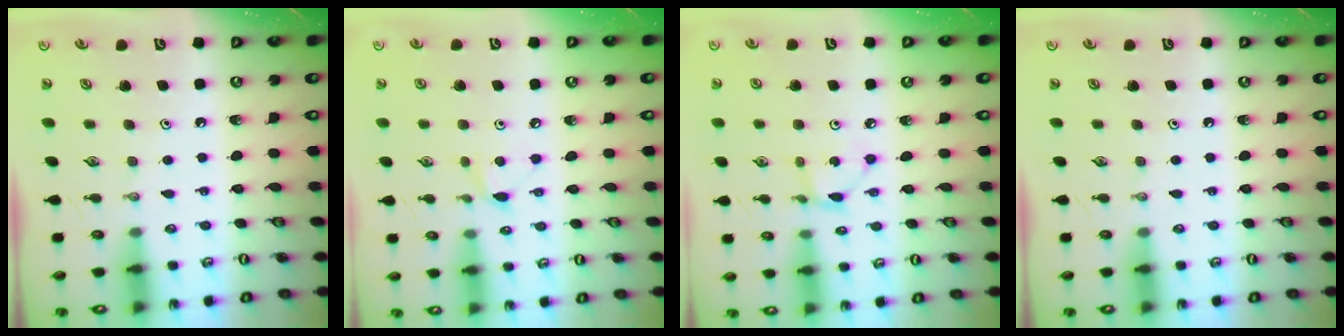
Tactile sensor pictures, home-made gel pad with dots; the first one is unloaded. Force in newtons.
{"total": 6.5, "press": 6.5, "slide": 0.5}
{"total": 2.2, "press": 2.2, "slide": 0.1}
{"total": 0.0}